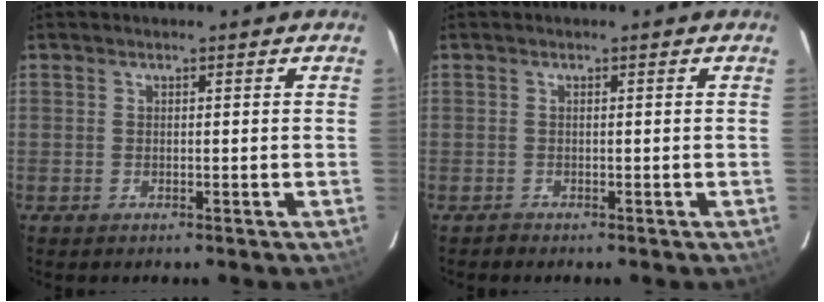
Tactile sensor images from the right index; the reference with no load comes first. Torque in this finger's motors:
{"motor_torque": [-0.11, 0.04, -0.13, -0.08]}